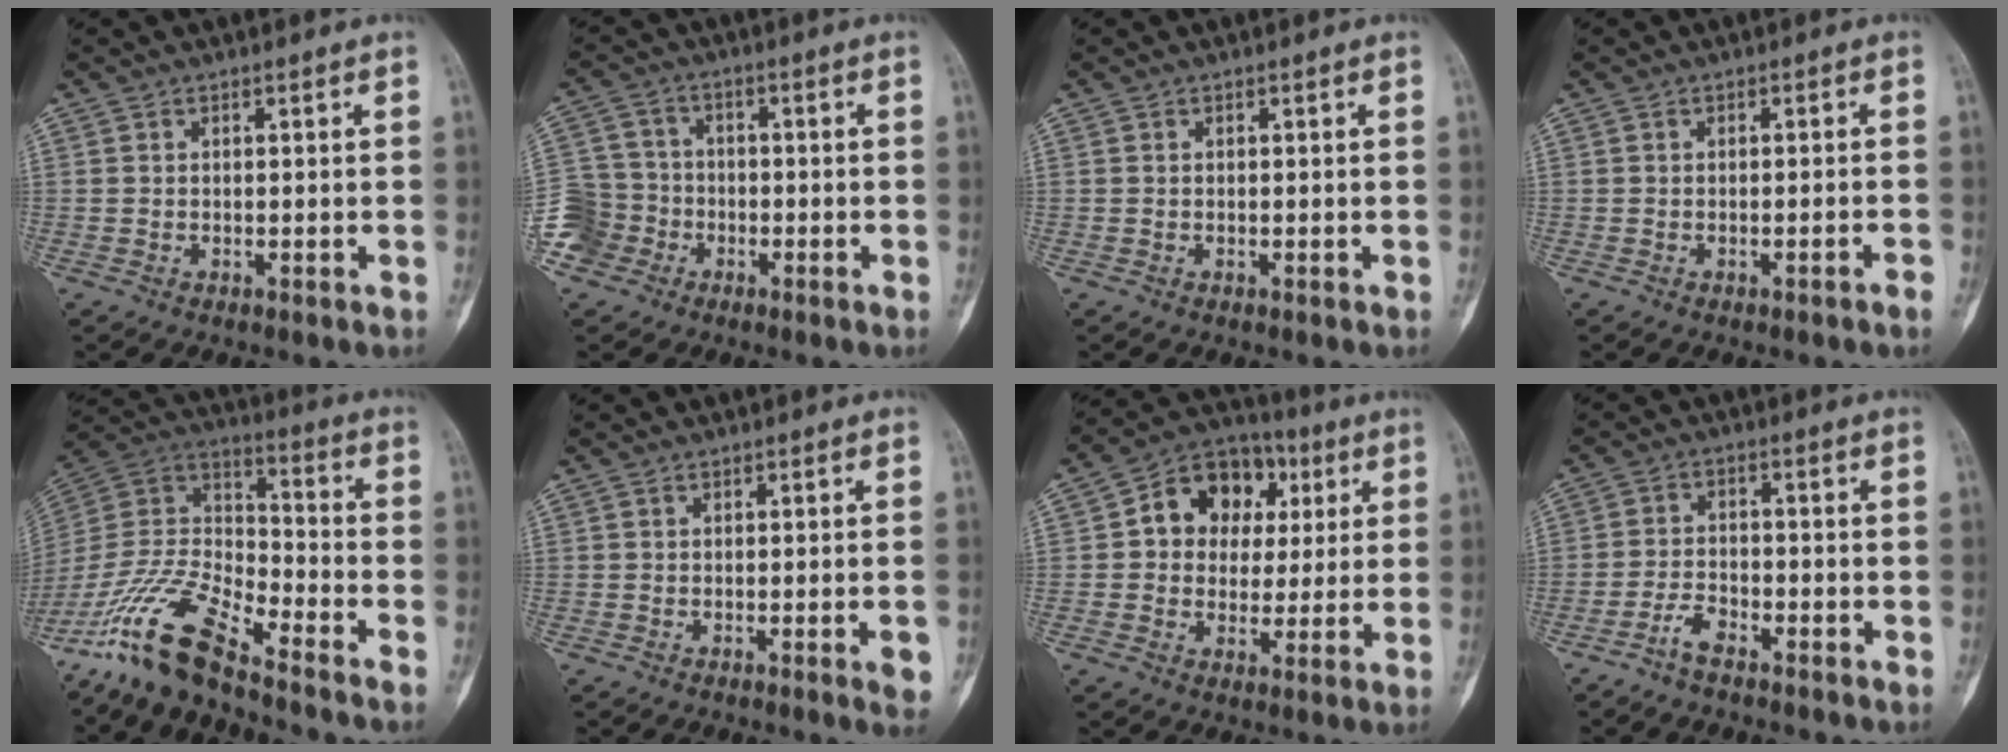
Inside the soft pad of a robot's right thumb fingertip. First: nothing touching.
{"total": 8.9, "force": [-4.4, 7.6, 1.4], "torque": [-0.018, 0.037, -0.086]}
{"total": 0.0}
{"total": 1.8, "force": [-1.1, 0.0, 1.4], "torque": [-0.030, 0.004, -0.013]}
{"total": 15.7, "force": [-12.4, 3.9, 8.8], "torque": [-0.179, 0.073, -0.246]}
{"total": 2.9, "force": [-0.9, 0.4, 2.7], "torque": [-0.033, -0.003, -0.010]}
{"total": 13.6, "force": [3.1, 10.9, 7.5], "torque": [-0.065, 0.013, 0.042]}
{"total": 3.7, "force": [-2.9, 1.3, 2.0], "torque": [-0.043, 0.020, -0.057]}